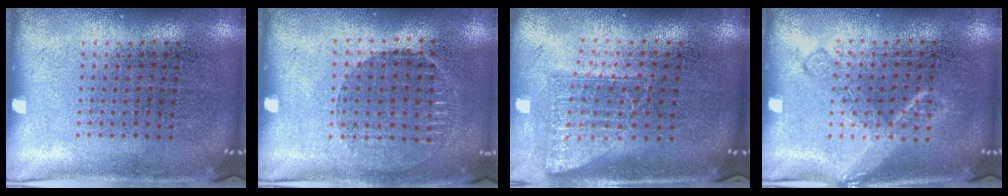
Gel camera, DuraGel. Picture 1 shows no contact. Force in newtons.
{"total": 0.8, "press": 0.8, "slide": 0.2}
{"total": 1.7, "press": 1.3, "slide": 1.1}
{"total": 2.2, "press": 2.2, "slide": 0.3}